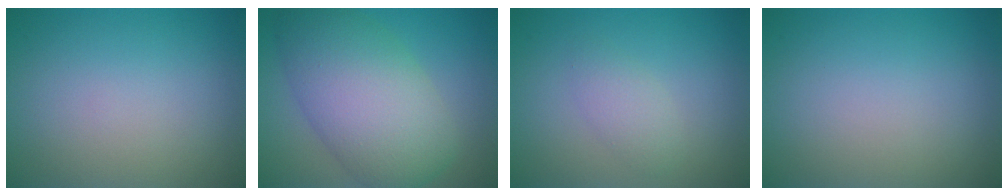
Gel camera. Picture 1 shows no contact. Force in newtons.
{"total": 9.6, "press": 9.6, "slide": 0.2}
{"total": 1.8, "press": 1.8, "slide": 0.1}
{"total": 0.0}